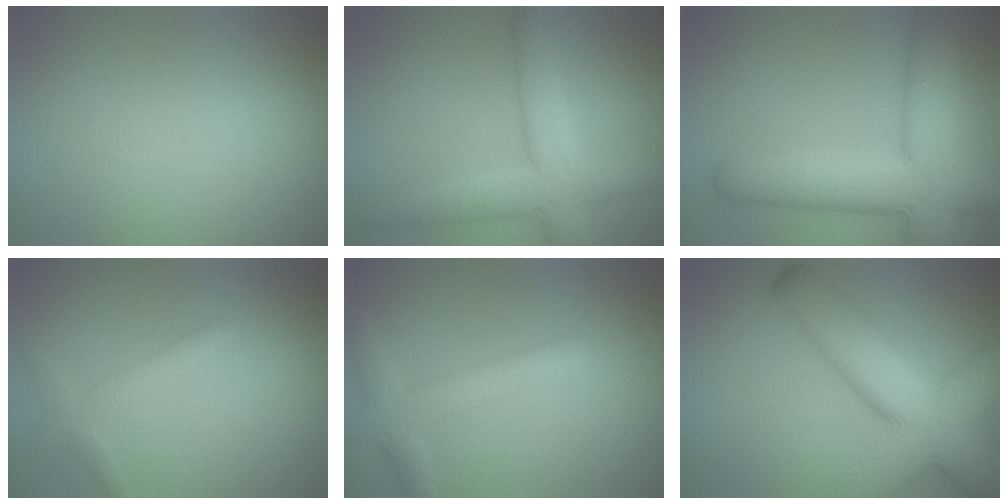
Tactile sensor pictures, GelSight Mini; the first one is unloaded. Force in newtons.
{"total": 6.0, "press": 5.9, "slide": 0.5}
{"total": 10.2, "press": 10.2, "slide": 0.8}
{"total": 1.9, "press": 1.9, "slide": 0.1}
{"total": 3.4, "press": 3.4, "slide": 0.3}
{"total": 11.5, "press": 11.5, "slide": 0.6}